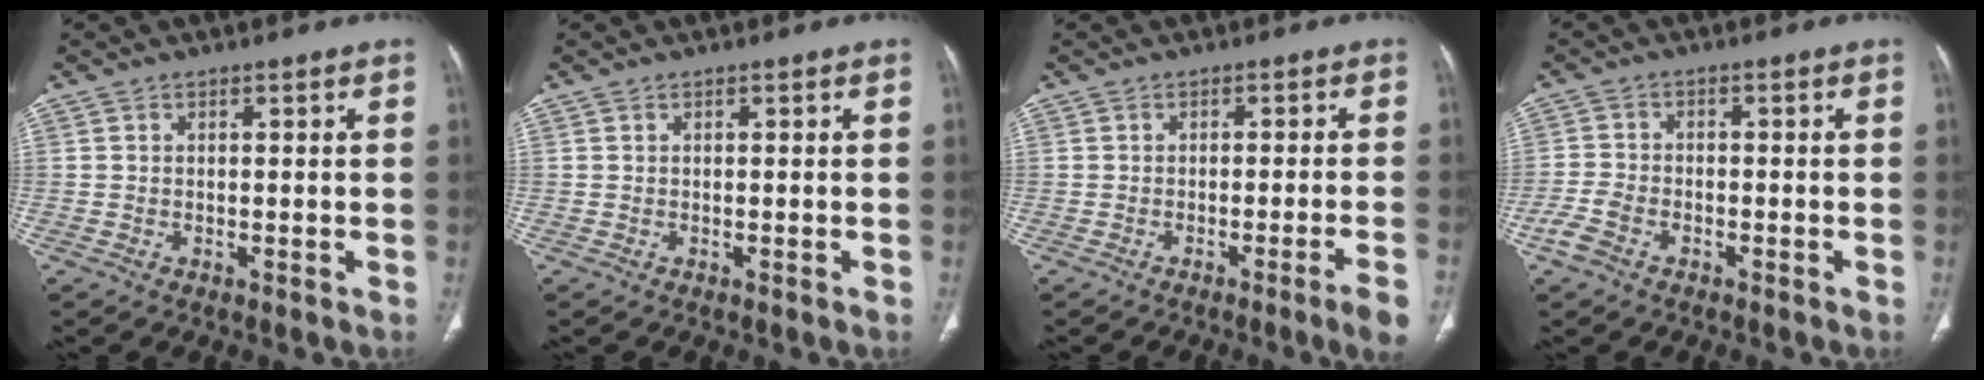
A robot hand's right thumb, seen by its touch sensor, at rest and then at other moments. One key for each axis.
{"total": 0.0}
{"total": 5.0, "fx": -2.9, "fy": -0.5, "fz": 4.1, "tx": -0.058, "ty": 0.004, "tz": -0.040}
{"total": 4.4, "fx": -2.6, "fy": 2.6, "fz": 2.5, "tx": -0.066, "ty": 0.010, "tz": -0.049}